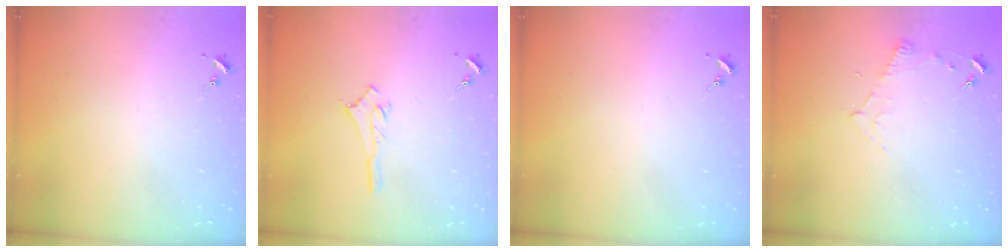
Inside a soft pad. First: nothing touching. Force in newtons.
{"total": 2.7, "press": 2.7, "slide": 0.2}
{"total": 0.0}
{"total": 5.2, "press": 5.1, "slide": 0.6}